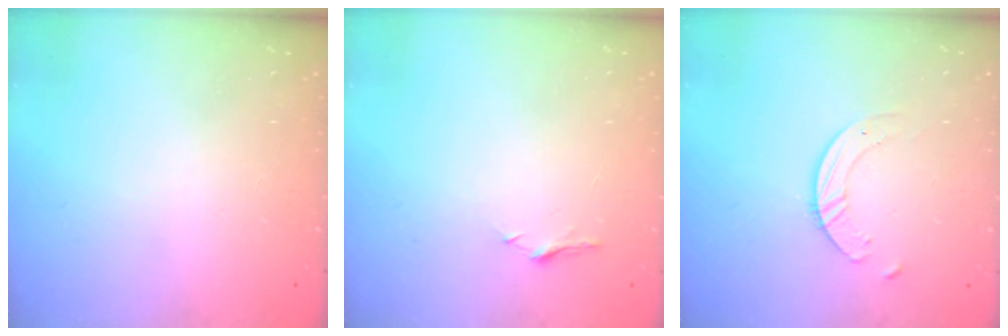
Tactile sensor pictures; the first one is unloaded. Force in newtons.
{"total": 5.0, "press": 5.0, "slide": 0.6}
{"total": 3.8, "press": 3.8, "slide": 0.4}